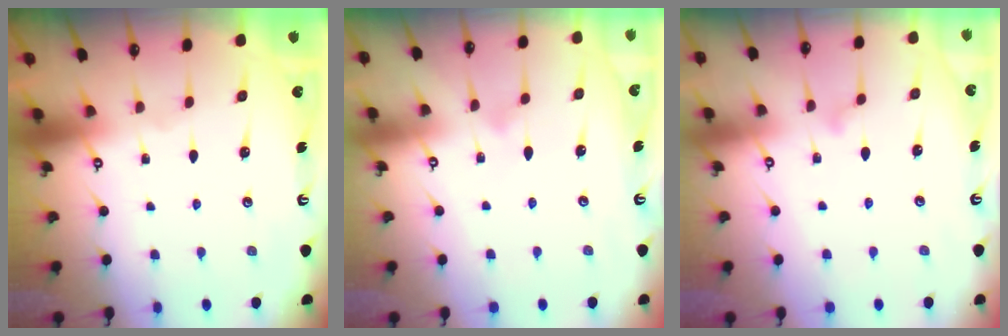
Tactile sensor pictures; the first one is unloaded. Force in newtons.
{"total": 8.5, "press": 8.5, "slide": 0.4}
{"total": 7.1, "press": 7.1, "slide": 0.3}